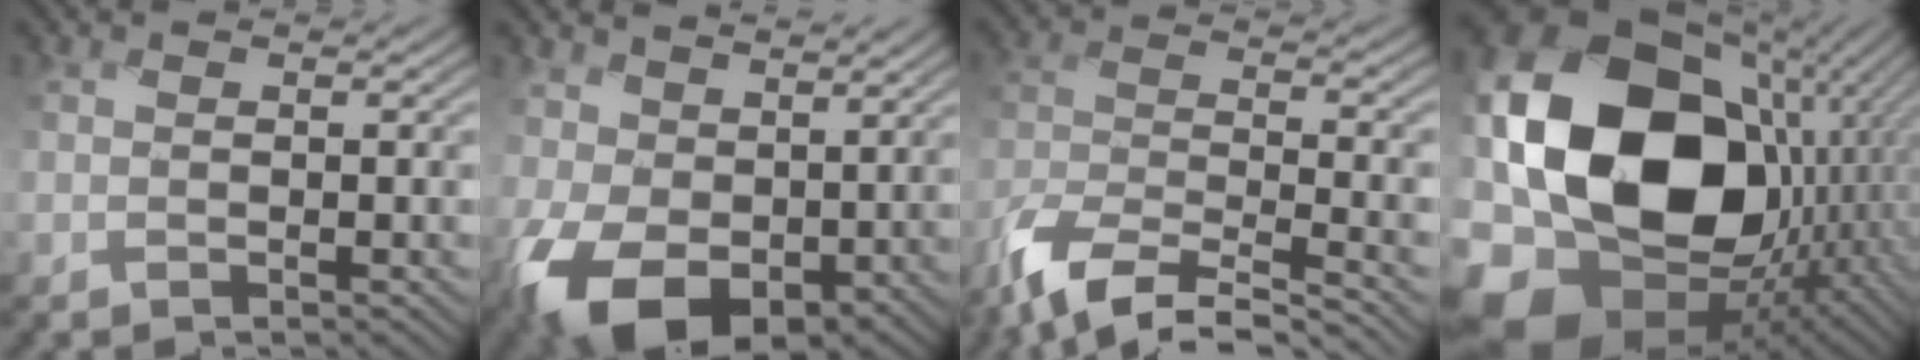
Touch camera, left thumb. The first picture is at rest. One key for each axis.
{"total": 9.6, "fx": 1.1, "fy": 6.7, "fz": 6.8, "tx": -0.158, "ty": -0.024, "tz": 0.017}
{"total": 9.1, "fx": -8.2, "fy": 1.2, "fz": 3.8, "tx": -0.085, "ty": -0.011, "tz": -0.169}
{"total": 22.0, "fx": -3.3, "fy": 16.3, "fz": 14.4, "tx": -0.343, "ty": -0.047, "tz": -0.037}